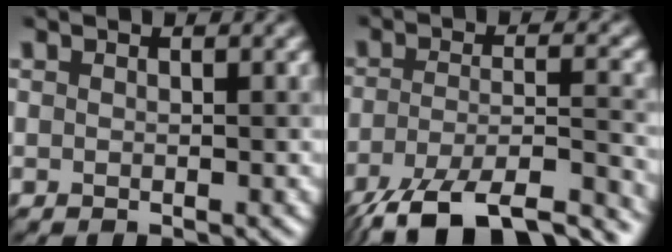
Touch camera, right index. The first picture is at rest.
{"total": 11.7, "force": [-8.4, 3.4, 7.4], "torque": [-0.138, -0.013, -0.140]}